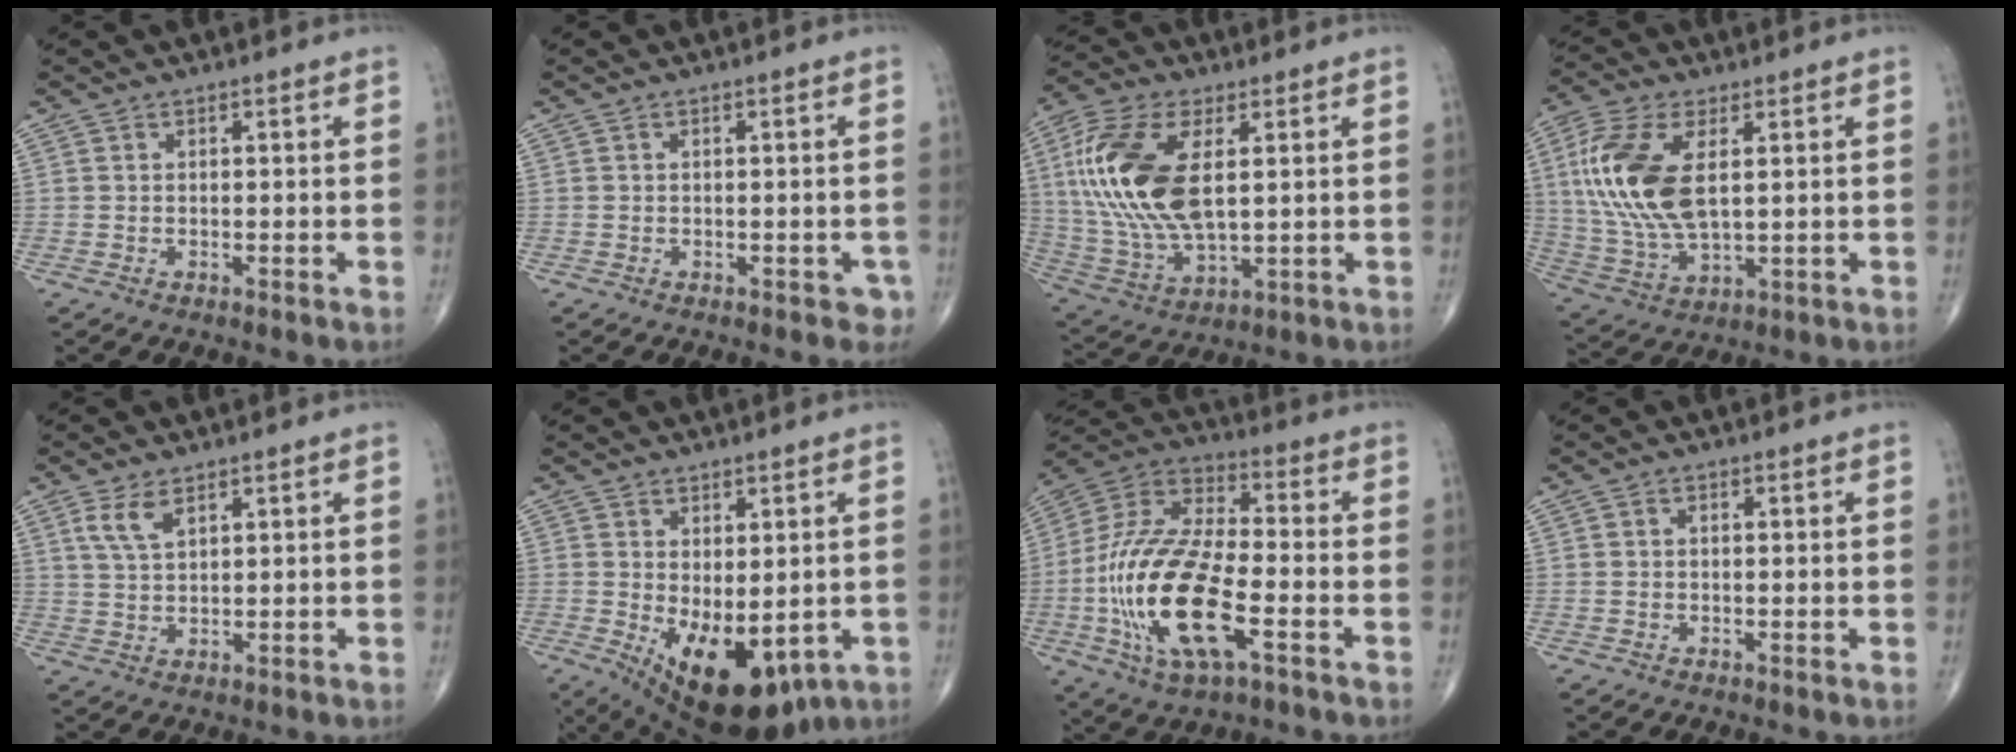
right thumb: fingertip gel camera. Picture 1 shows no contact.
{"total": 2.2, "force": [-0.9, 1.5, 1.4], "torque": [0.002, 0.002, -0.009]}
{"total": 20.0, "force": [3.8, 9.9, 17.0], "torque": [-0.365, -0.011, 0.073]}
{"total": 16.8, "force": [3.2, 8.4, 14.2], "torque": [-0.313, -0.007, 0.068]}
{"total": 4.6, "force": [2.6, 2.0, 3.3], "torque": [-0.065, -0.006, 0.057]}
{"total": 14.9, "force": [-3.8, 7.8, 12.1], "torque": [-0.175, -0.018, -0.030]}
{"total": 22.6, "force": [-6.0, 9.1, 19.7], "torque": [-0.417, 0.018, -0.105]}
{"total": 0.5, "force": [0.0, 0.4, 0.4], "torque": [-0.006, 0.002, -0.001]}